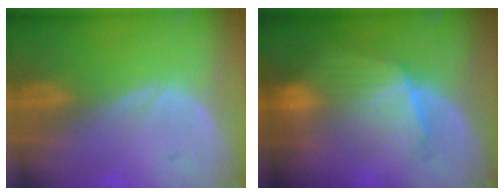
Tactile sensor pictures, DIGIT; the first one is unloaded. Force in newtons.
{"total": 8.2, "press": 8.1, "slide": 1.3}